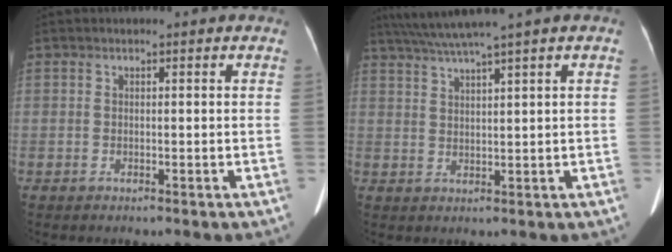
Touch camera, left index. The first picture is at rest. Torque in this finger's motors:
{"motor_torque": [0.44, -0.72, 0.10, 0.09]}